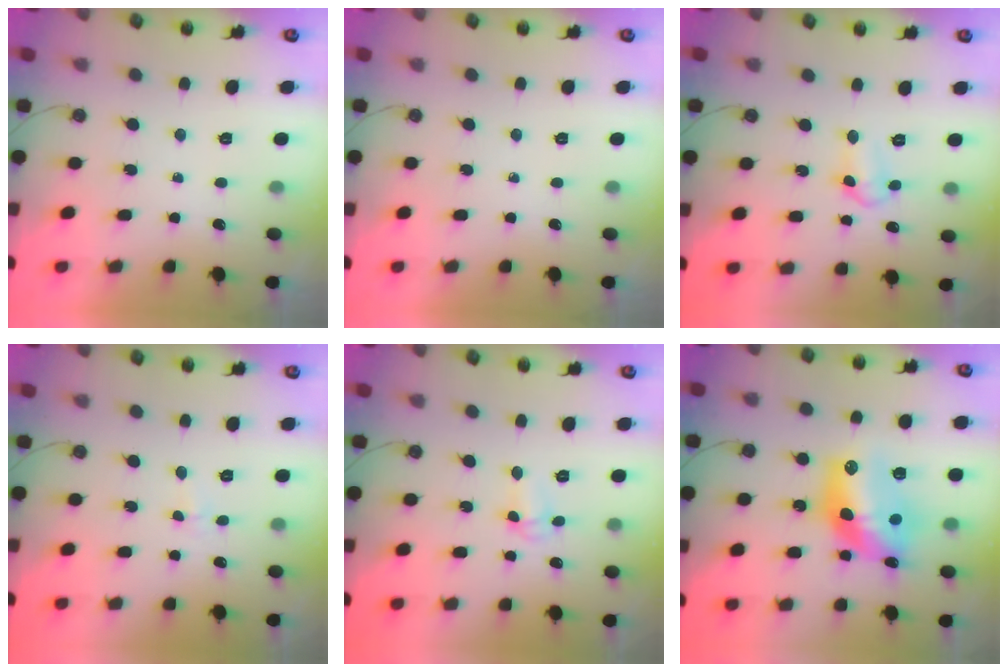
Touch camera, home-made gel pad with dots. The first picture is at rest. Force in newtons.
{"total": 0.0}
{"total": 7.1, "press": 7.0, "slide": 1.1}
{"total": 3.9, "press": 2.2, "slide": 3.2}
{"total": 4.0, "press": 3.9, "slide": 1.0}
{"total": 17.2, "press": 17.1, "slide": 1.5}